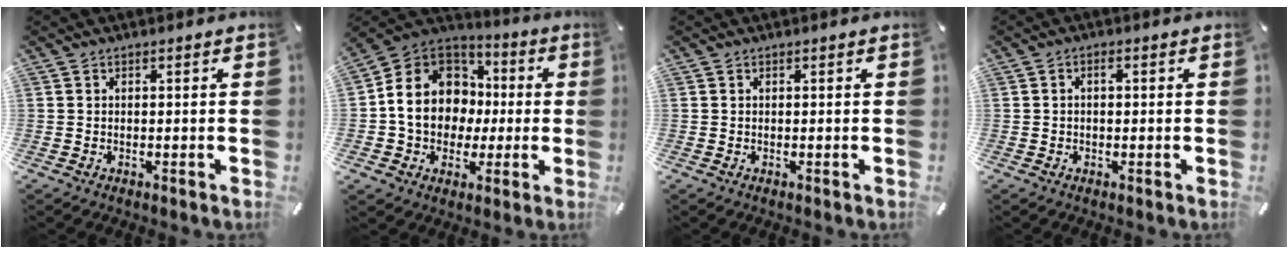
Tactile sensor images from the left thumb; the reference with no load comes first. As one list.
[{"total": 15.7, "force": [-0.7, 13.9, 7.2], "torque": [-0.151, 0.019, -0.006]}, {"total": 0.0}, {"total": 1.3, "force": [-0.1, 0.8, 1.1], "torque": [-0.022, 0.004, -0.003]}]